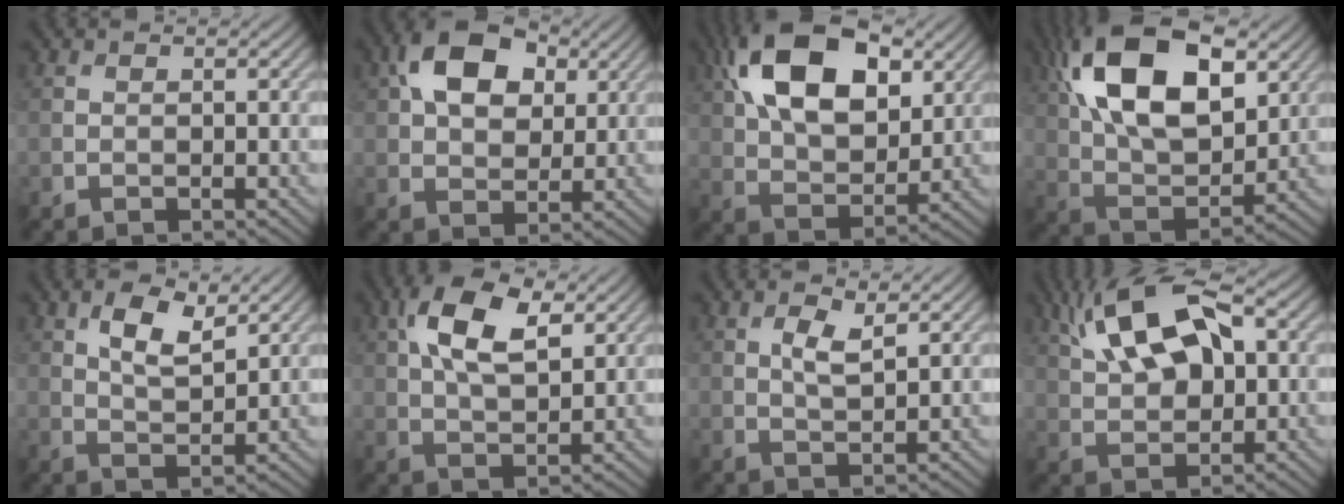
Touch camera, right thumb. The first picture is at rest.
{"total": 10.3, "force": [3.7, 6.6, 7.0], "torque": [-0.141, 0.018, 0.060]}
{"total": 16.2, "force": [6.4, 9.1, 11.7], "torque": [-0.232, 0.023, 0.101]}
{"total": 17.9, "force": [7.4, 9.3, 13.4], "torque": [-0.275, 0.029, 0.117]}
{"total": 5.6, "force": [2.9, 2.3, 4.2], "torque": [-0.085, -0.003, 0.055]}
{"total": 10.1, "force": [3.9, 4.8, 8.0], "torque": [-0.172, 0.015, 0.071]}
{"total": 3.3, "force": [1.3, 1.1, 2.9], "torque": [-0.064, -0.002, 0.027]}
{"total": 12.6, "force": [4.7, 6.2, 9.9], "torque": [-0.193, 0.032, 0.072]}